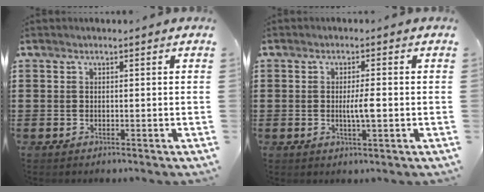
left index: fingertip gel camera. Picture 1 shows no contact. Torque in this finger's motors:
{"motor_torque": [0.13, 0.07, 0.09, 0.06]}